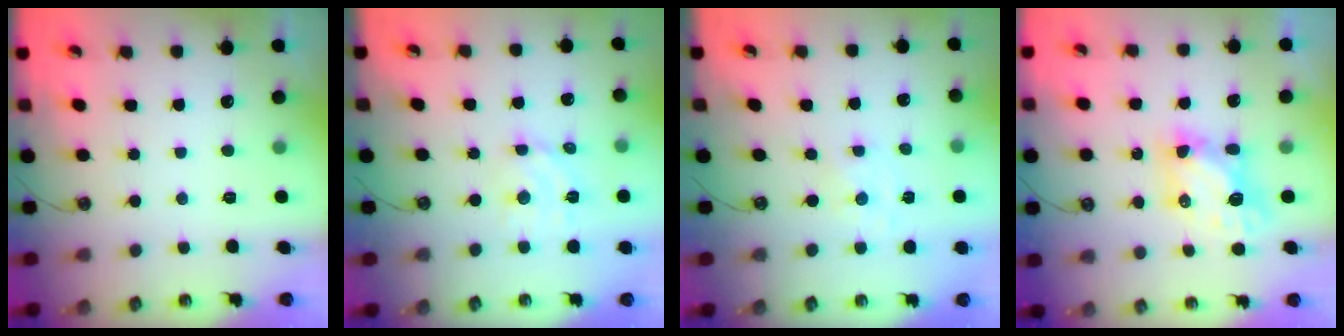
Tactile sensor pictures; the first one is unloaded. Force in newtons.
{"total": 7.5, "press": 7.4, "slide": 1.3}
{"total": 0.0}
{"total": 6.8, "press": 6.8, "slide": 0.6}